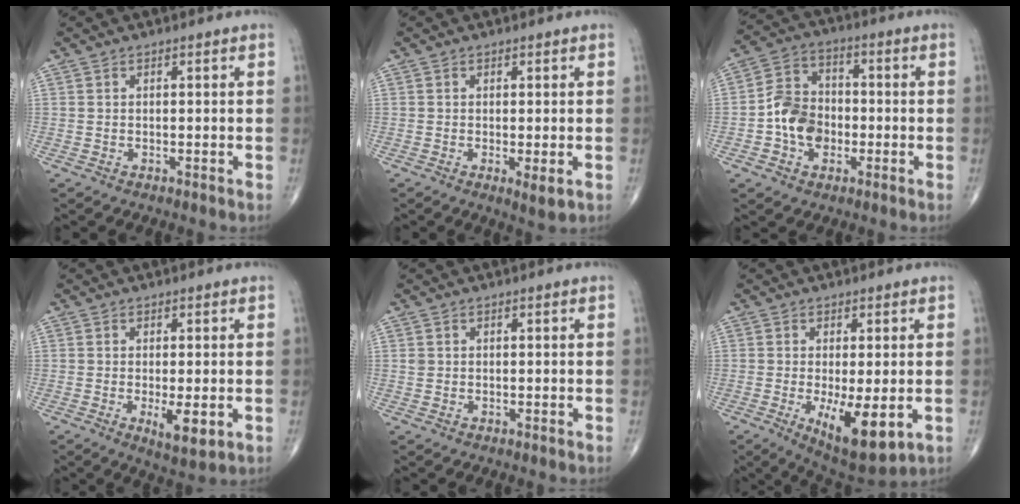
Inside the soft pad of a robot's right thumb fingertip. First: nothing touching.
{"total": 2.7, "force": [-0.6, 0.6, 2.6], "torque": [-0.044, -0.011, -0.010]}
{"total": 9.9, "force": [-2.1, 7.7, 5.9], "torque": [-0.081, 0.030, -0.046]}
{"total": 5.3, "force": [-1.2, 1.7, 4.9], "torque": [-0.077, -0.015, -0.016]}
{"total": 0.7, "force": [0.1, 0.7, 0.3], "torque": [-0.001, 0.002, 0.004]}
{"total": 10.6, "force": [-2.5, 3.7, 9.6], "torque": [-0.147, -0.025, -0.030]}